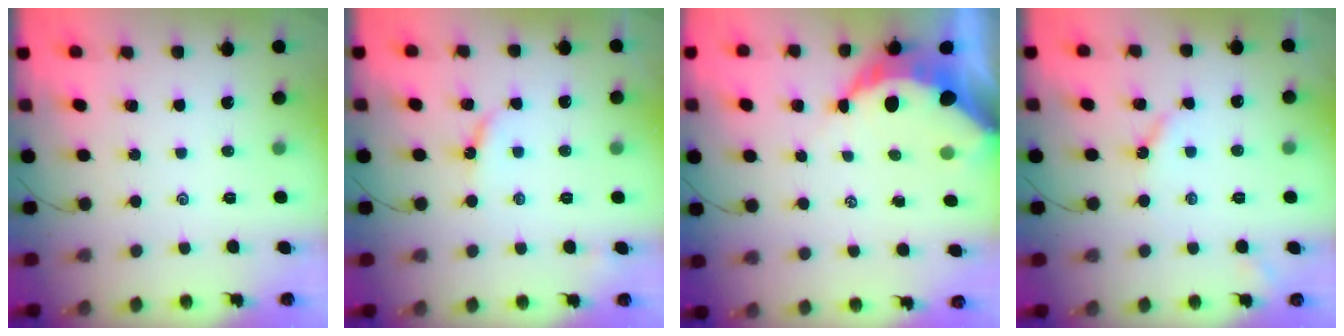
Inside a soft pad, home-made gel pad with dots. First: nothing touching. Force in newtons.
{"total": 5.1, "press": 5.0, "slide": 0.6}
{"total": 9.6, "press": 9.5, "slide": 0.8}
{"total": 3.5, "press": 3.5, "slide": 0.5}